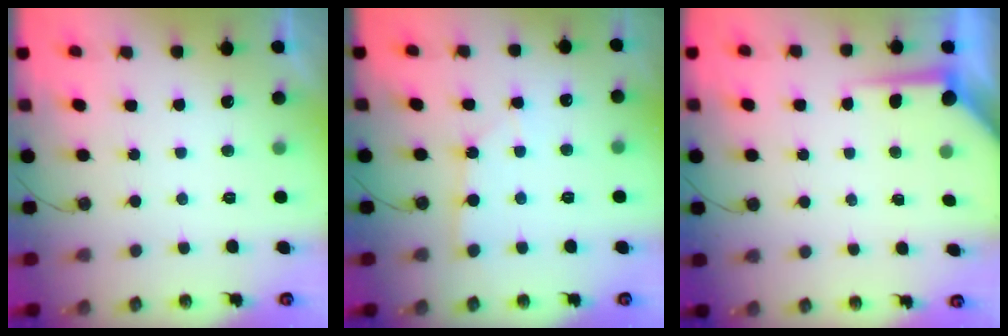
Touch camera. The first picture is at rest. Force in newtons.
{"total": 1.9, "press": 1.9, "slide": 0.3}
{"total": 5.5, "press": 5.5, "slide": 0.4}